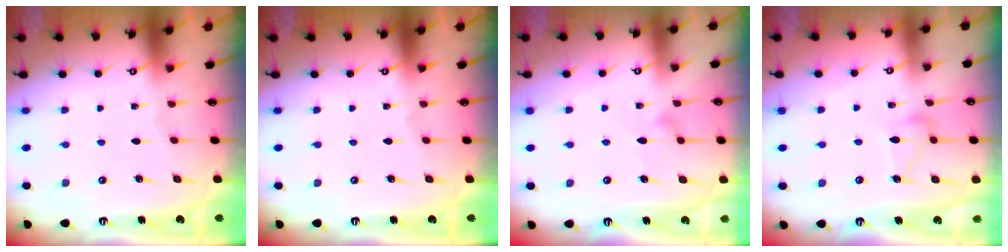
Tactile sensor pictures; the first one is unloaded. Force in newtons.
{"total": 0.0}
{"total": 10.4, "press": 10.3, "slide": 0.5}
{"total": 8.7, "press": 8.7, "slide": 0.4}